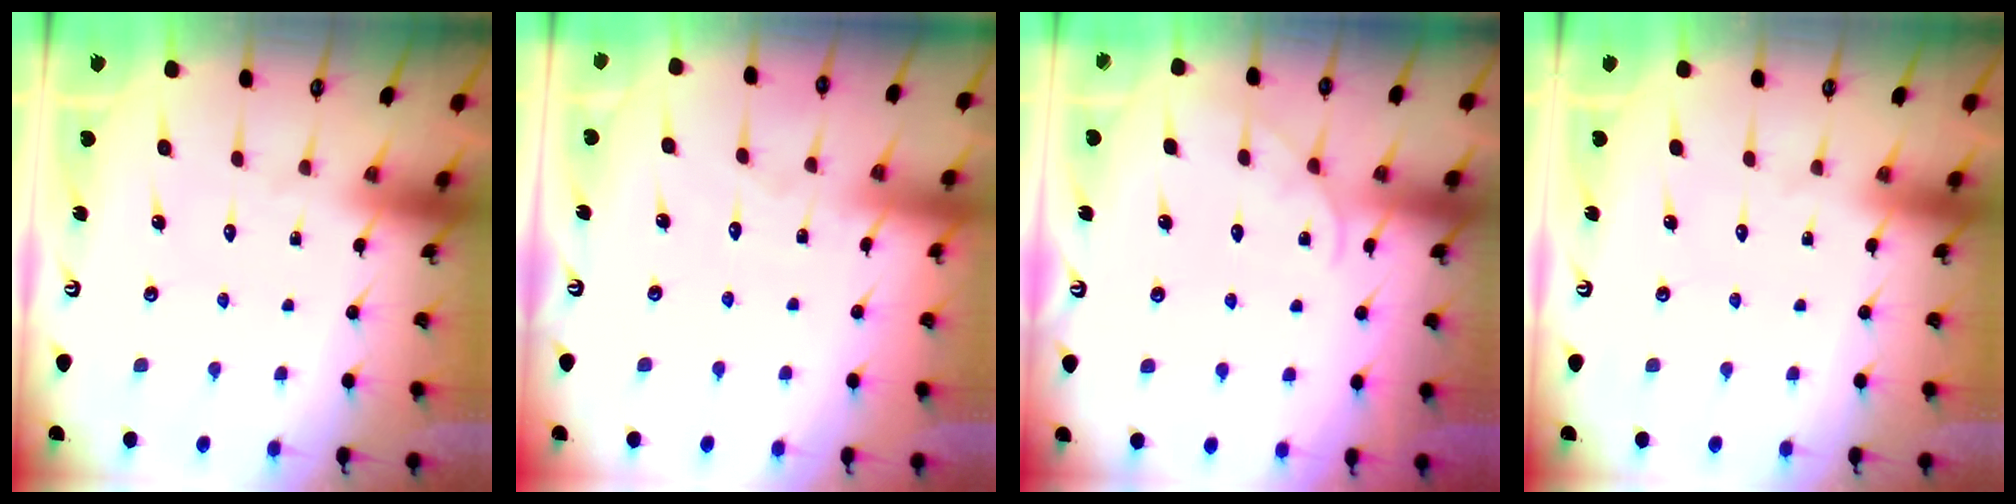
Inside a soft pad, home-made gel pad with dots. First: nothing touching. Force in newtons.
{"total": 3.6, "press": 3.5, "slide": 0.4}
{"total": 4.2, "press": 4.2, "slide": 0.3}
{"total": 0.0}